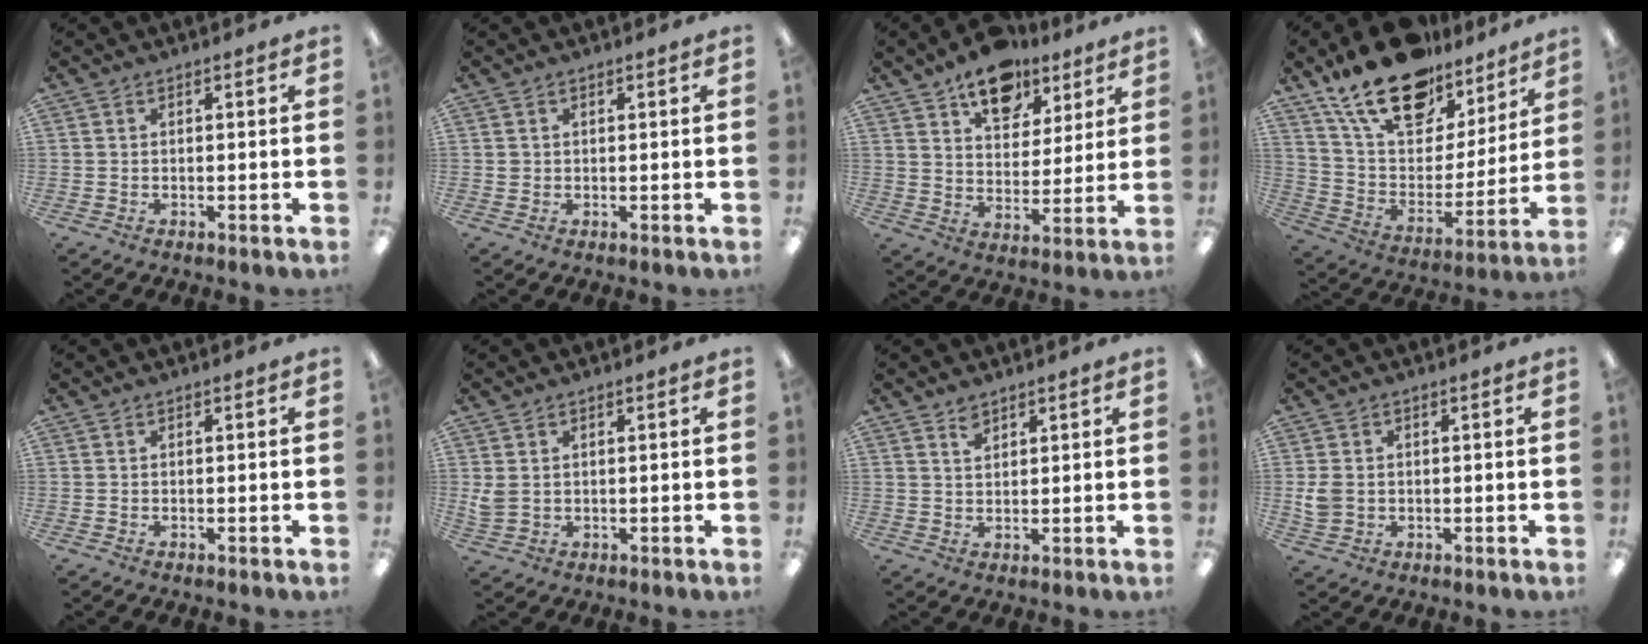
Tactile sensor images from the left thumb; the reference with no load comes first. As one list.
[{"total": 0.9, "force": [0.2, 0.9, 0.1], "torque": [-0.004, 0.004, 0.004]}, {"total": 13.6, "force": [9.8, 7.6, 5.5], "torque": [-0.071, -0.057, 0.175]}, {"total": 21.2, "force": [15.5, 10.3, 10.1], "torque": [-0.182, -0.096, 0.280]}, {"total": 0.0}, {"total": 2.8, "force": [0.9, 2.1, 1.6], "torque": [-0.025, 0.000, 0.016]}, {"total": 2.0, "force": [1.8, 0.9, 0.4], "torque": [-0.001, -0.007, 0.033]}, {"total": 3.8, "force": [0.1, 3.2, 2.0], "torque": [-0.028, 0.005, 0.004]}]